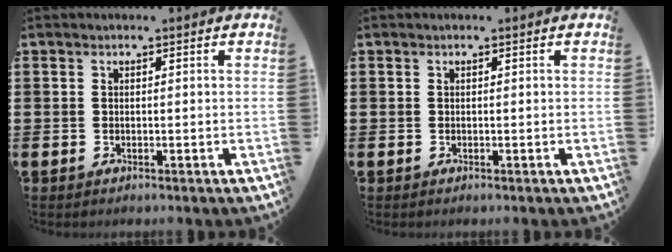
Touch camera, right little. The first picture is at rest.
{"total": 0.0}